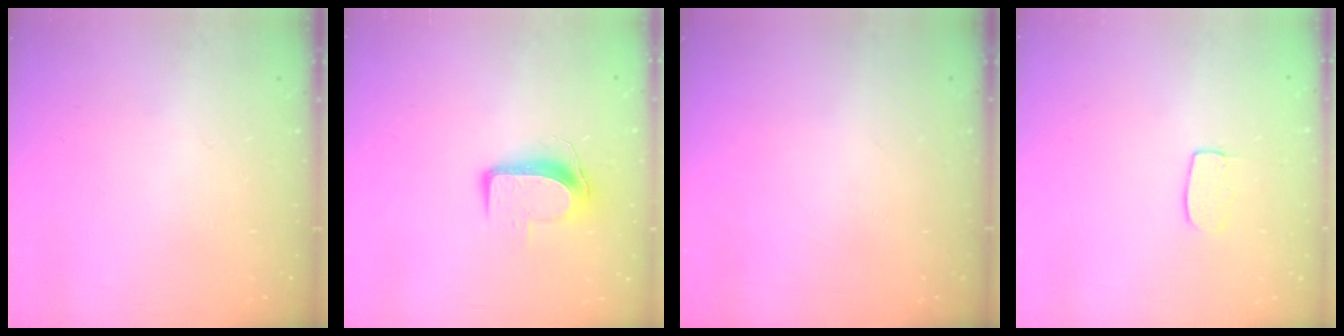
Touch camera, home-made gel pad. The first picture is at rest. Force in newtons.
{"total": 8.8, "press": 8.7, "slide": 1.0}
{"total": 0.0}
{"total": 5.6, "press": 5.6, "slide": 0.4}